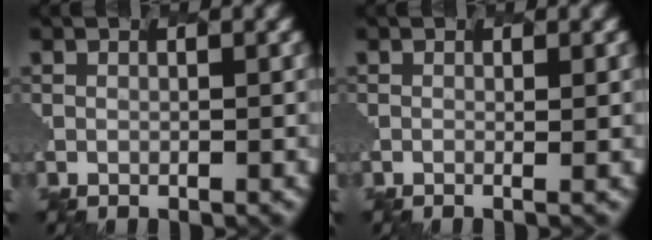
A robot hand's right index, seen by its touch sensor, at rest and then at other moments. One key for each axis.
{"total": 0.7, "fx": 0.0, "fy": 0.1, "fz": 0.7, "tx": 0.001, "ty": 0.005, "tz": -0.007}